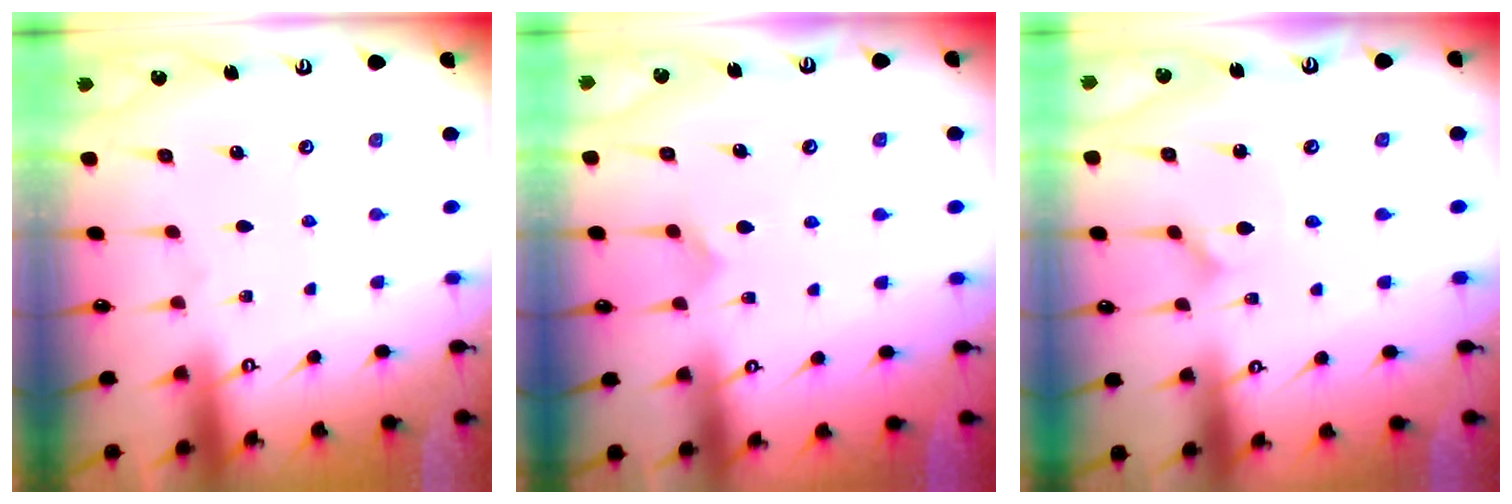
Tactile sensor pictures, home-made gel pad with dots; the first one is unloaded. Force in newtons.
{"total": 5.1, "press": 5.1, "slide": 0.2}
{"total": 1.2, "press": 1.2, "slide": 0.1}